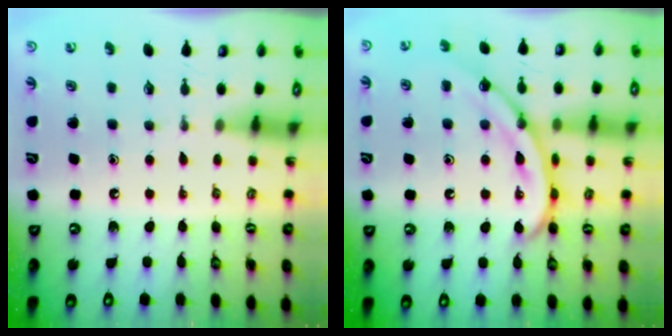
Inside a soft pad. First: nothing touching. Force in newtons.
{"total": 13.9, "press": 13.8, "slide": 0.8}